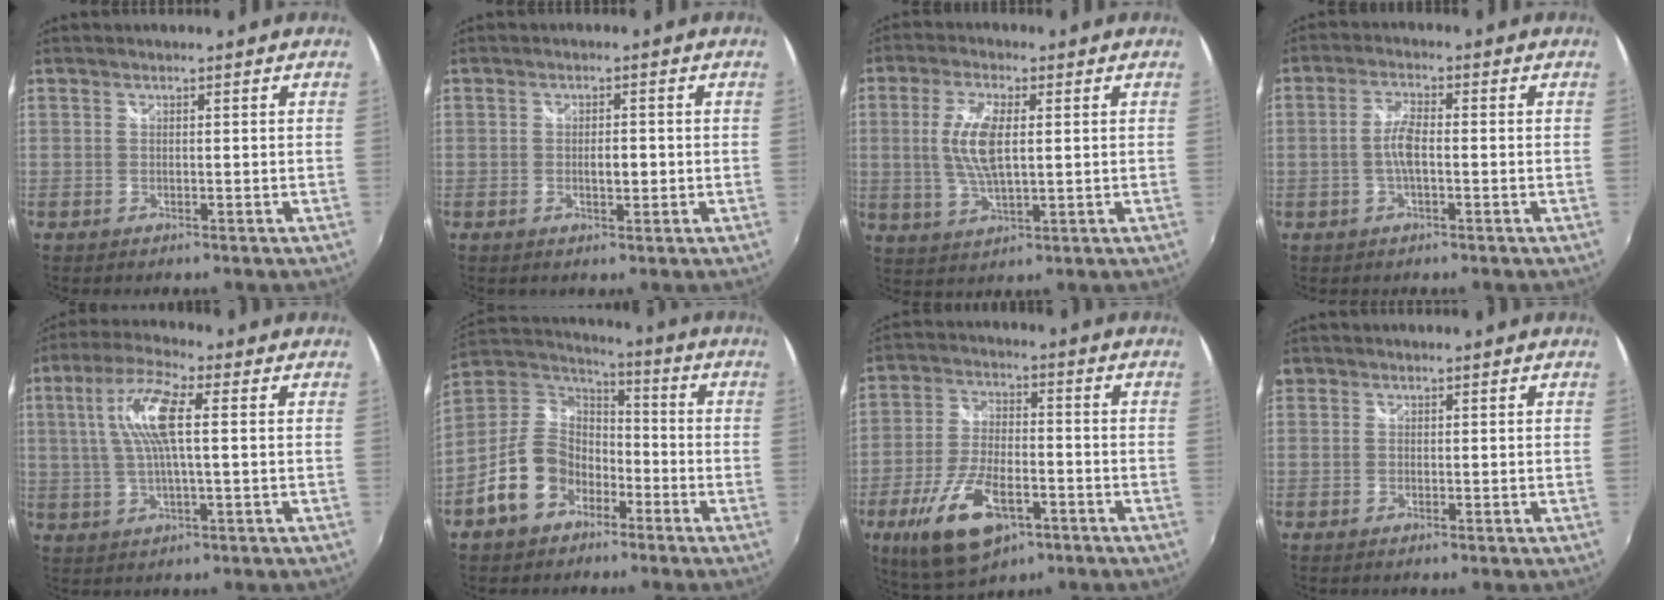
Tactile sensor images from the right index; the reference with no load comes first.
{"total": 2.7, "force": [-0.4, 1.1, 2.4], "torque": [-0.040, -0.001, -0.006]}
{"total": 8.5, "force": [1.1, 3.0, 7.9], "torque": [-0.159, -0.001, 0.024]}
{"total": 4.4, "force": [-0.8, 1.3, 4.1], "torque": [-0.086, 0.005, -0.014]}
{"total": 10.2, "force": [1.9, 2.1, 9.8], "torque": [-0.187, 0.011, 0.036]}
{"total": 13.8, "force": [-6.5, 10.2, 6.6], "torque": [-0.158, 0.025, -0.109]}
{"total": 15.4, "force": [-7.5, 6.9, 11.4], "torque": [-0.241, -0.025, -0.131]}
{"total": 0.9, "force": [0.0, 0.9, 0.2], "torque": [-0.004, -0.002, -0.007]}